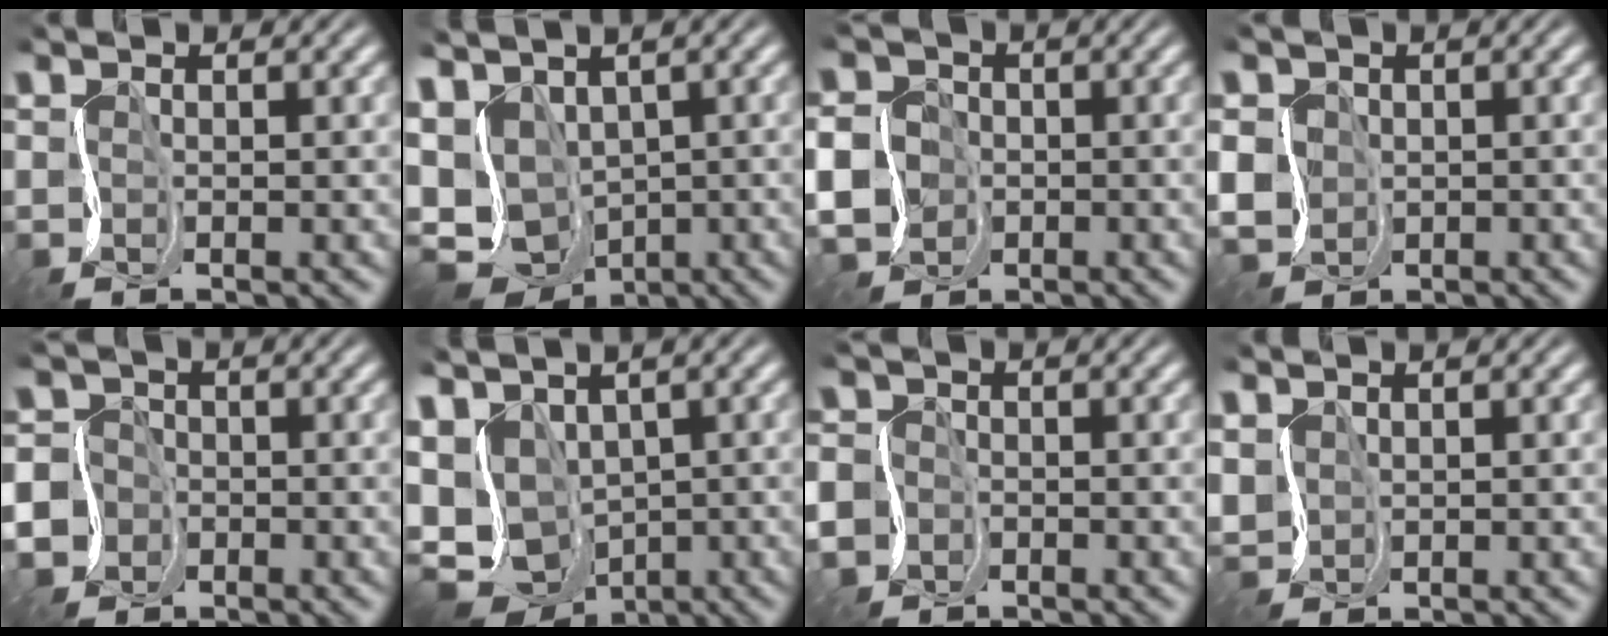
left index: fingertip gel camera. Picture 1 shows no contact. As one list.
[{"total": 10.8, "force": [0.2, 7.5, 7.8], "torque": [-0.163, -0.003, 0.032]}, {"total": 7.1, "force": [-2.0, 6.2, 2.7], "torque": [-0.064, -0.009, -0.072]}, {"total": 3.8, "force": [-0.3, 3.4, 1.6], "torque": [-0.043, 0.003, -0.014]}, {"total": 10.7, "force": [-4.9, 9.2, 2.5], "torque": [-0.069, -0.020, -0.126]}, {"total": 11.9, "force": [0.1, 8.6, 8.2], "torque": [-0.177, -0.004, 0.022]}, {"total": 9.4, "force": [-4.4, 7.9, 2.5], "torque": [-0.066, -0.025, -0.116]}, {"total": 1.5, "force": [0.7, 1.1, 0.6], "torque": [-0.030, 0.003, 0.017]}]